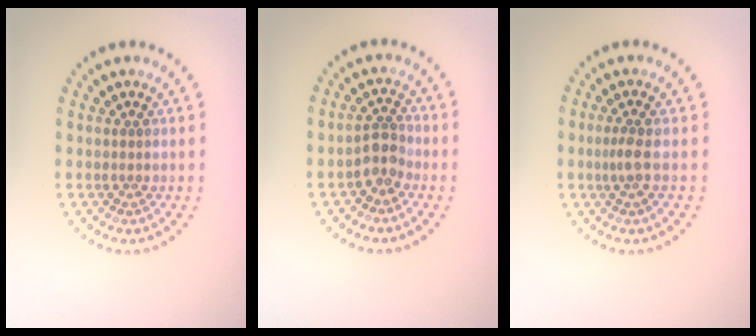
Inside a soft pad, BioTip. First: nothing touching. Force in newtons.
{"total": 2.3, "press": 1.8, "slide": 1.4}
{"total": 1.6, "press": 1.3, "slide": 1.1}